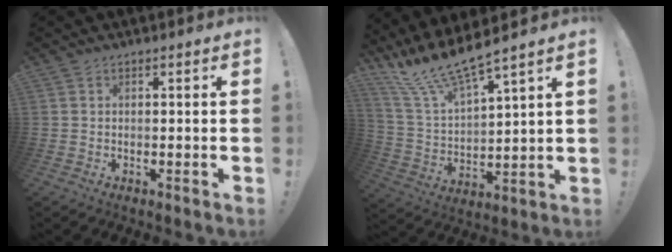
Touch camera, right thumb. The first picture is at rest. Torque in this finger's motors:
{"motor_torque": [-0.01, 0.02, 0.28, 0.25, 0.22]}